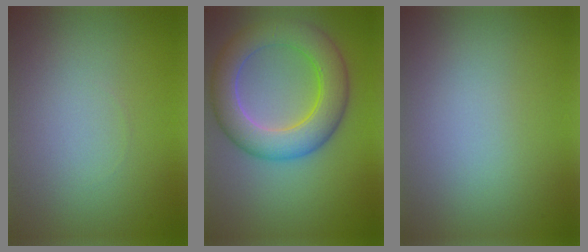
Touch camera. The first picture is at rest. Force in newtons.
{"total": 7.2, "press": 7.2, "slide": 0.4}
{"total": 0.0}